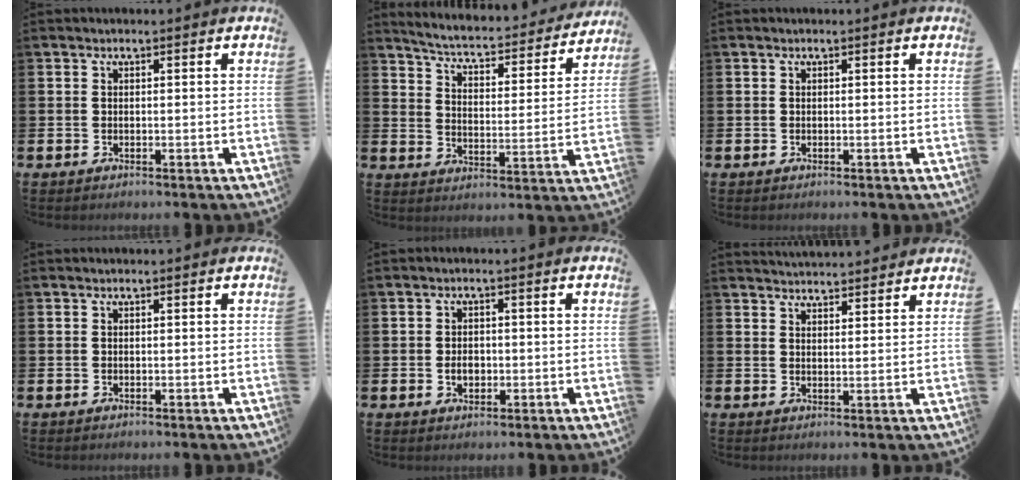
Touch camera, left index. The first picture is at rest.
{"total": 4.8, "force": [4.6, 0.7, 1.4], "torque": [-0.053, -0.040, 0.070]}
{"total": 0.0}
{"total": 0.0}
{"total": 2.3, "force": [-0.3, 1.6, 1.6], "torque": [-0.010, -0.002, -0.013]}
{"total": 3.5, "force": [3.5, 0.2, -0.1], "torque": [-0.006, -0.019, 0.065]}